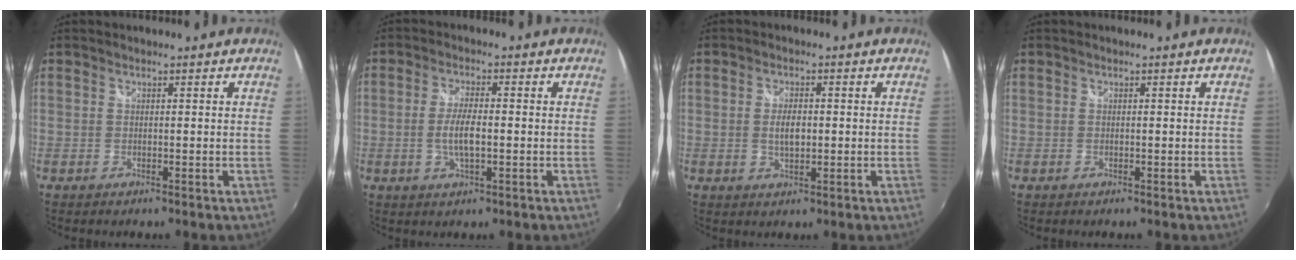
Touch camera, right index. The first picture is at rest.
{"total": 5.3, "force": [-1.0, 1.4, 5.1], "torque": [-0.100, -0.002, -0.017]}
{"total": 3.7, "force": [-0.2, 1.8, 3.3], "torque": [-0.059, 0.000, -0.004]}
{"total": 0.0}